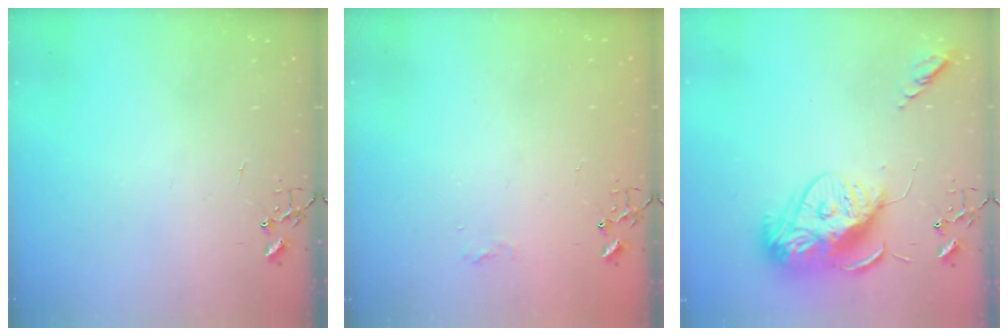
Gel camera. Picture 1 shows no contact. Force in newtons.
{"total": 5.6, "press": 5.5, "slide": 0.5}
{"total": 15.2, "press": 15.2, "slide": 1.4}